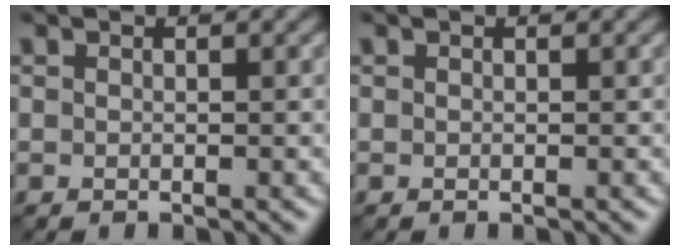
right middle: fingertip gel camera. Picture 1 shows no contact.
{"total": 0.0}